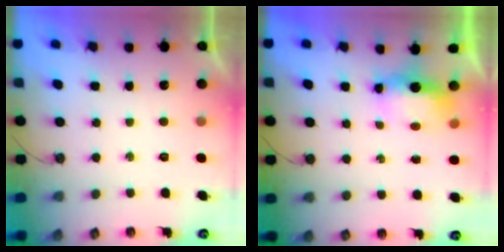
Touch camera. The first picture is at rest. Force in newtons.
{"total": 10.4, "press": 7.2, "slide": 7.5}